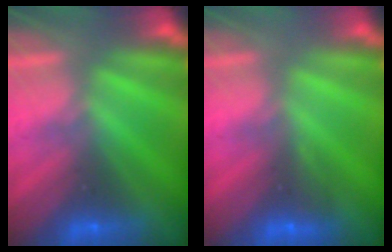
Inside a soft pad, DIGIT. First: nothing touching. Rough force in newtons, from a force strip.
{"total": 2.9}